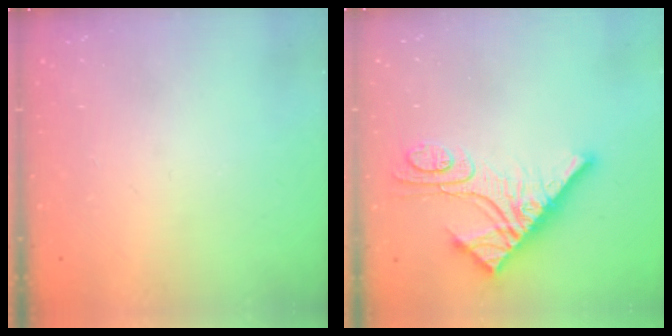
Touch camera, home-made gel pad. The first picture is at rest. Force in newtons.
{"total": 13.9, "press": 13.8, "slide": 1.1}